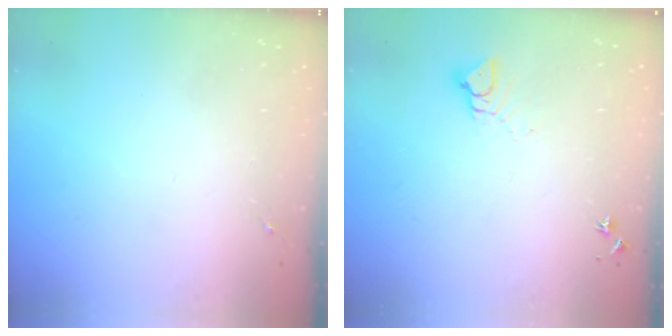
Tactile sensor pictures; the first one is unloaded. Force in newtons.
{"total": 4.7, "press": 4.7, "slide": 0.3}